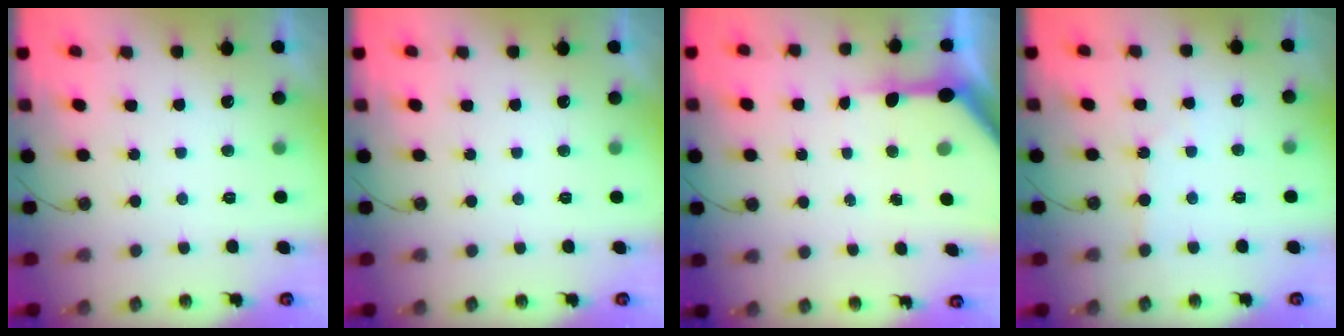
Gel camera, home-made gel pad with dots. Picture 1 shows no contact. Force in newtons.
{"total": 0.0}
{"total": 8.5, "press": 8.4, "slide": 1.1}
{"total": 2.4, "press": 2.3, "slide": 0.3}